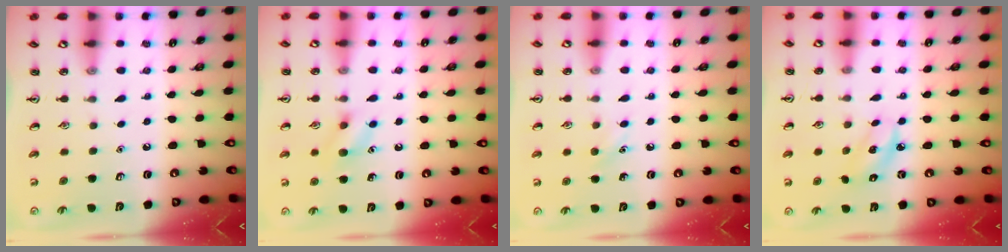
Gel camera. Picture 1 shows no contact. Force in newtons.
{"total": 8.4, "press": 8.3, "slide": 0.7}
{"total": 6.5, "press": 6.2, "slide": 1.9}
{"total": 3.8, "press": 3.8, "slide": 0.4}